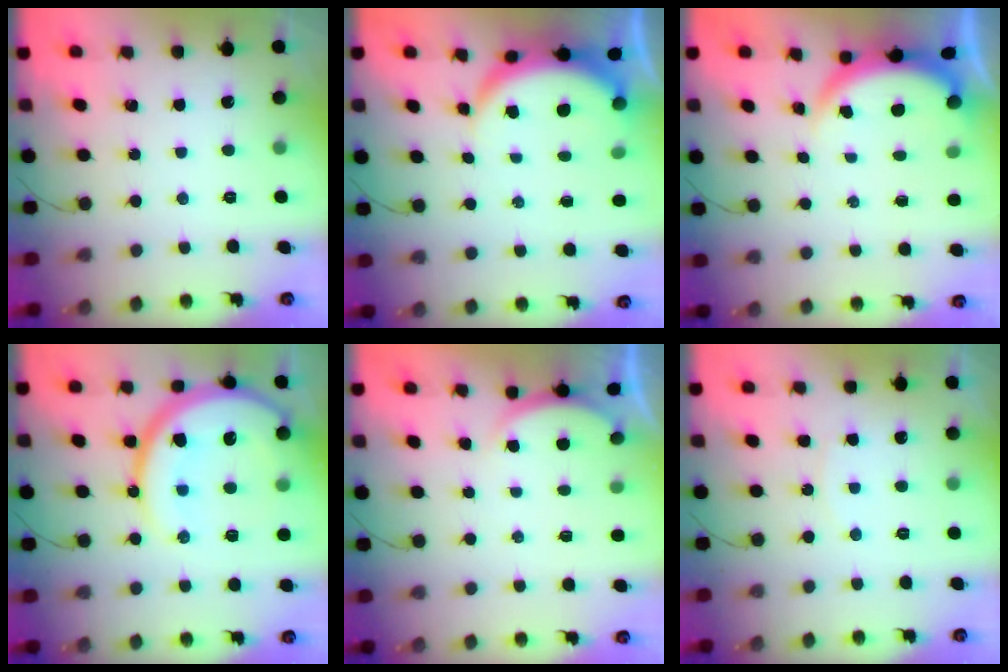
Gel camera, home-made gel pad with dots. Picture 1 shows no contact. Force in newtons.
{"total": 5.9, "press": 5.9, "slide": 0.8}
{"total": 3.9, "press": 3.9, "slide": 0.2}
{"total": 21.5, "press": 21.4, "slide": 2.4}
{"total": 2.4, "press": 2.4, "slide": 0.6}
{"total": 3.4, "press": 3.4, "slide": 0.6}